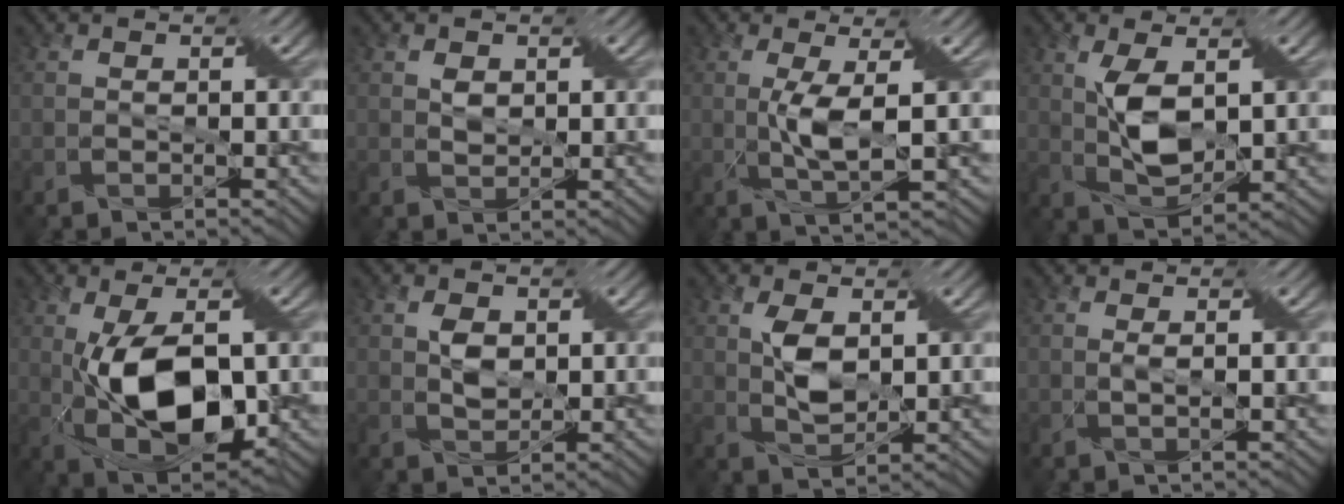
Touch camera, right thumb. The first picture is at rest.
{"total": 1.6, "force": [0.7, 1.1, 1.0], "torque": [-0.022, -0.002, 0.014]}
{"total": 5.2, "force": [0.2, 1.1, 5.1], "torque": [-0.110, 0.001, 0.005]}
{"total": 6.5, "force": [1.2, 3.1, 5.6], "torque": [-0.123, 0.000, 0.026]}
{"total": 12.4, "force": [-1.0, 6.1, 10.8], "torque": [-0.201, 0.000, -0.011]}
{"total": 2.9, "force": [0.8, 1.9, 2.0], "torque": [-0.043, 0.000, 0.015]}
{"total": 4.5, "force": [1.1, 2.3, 3.7], "torque": [-0.083, 0.001, 0.024]}
{"total": 1.1, "force": [0.3, 0.1, 1.1], "torque": [-0.026, 0.005, 0.003]}